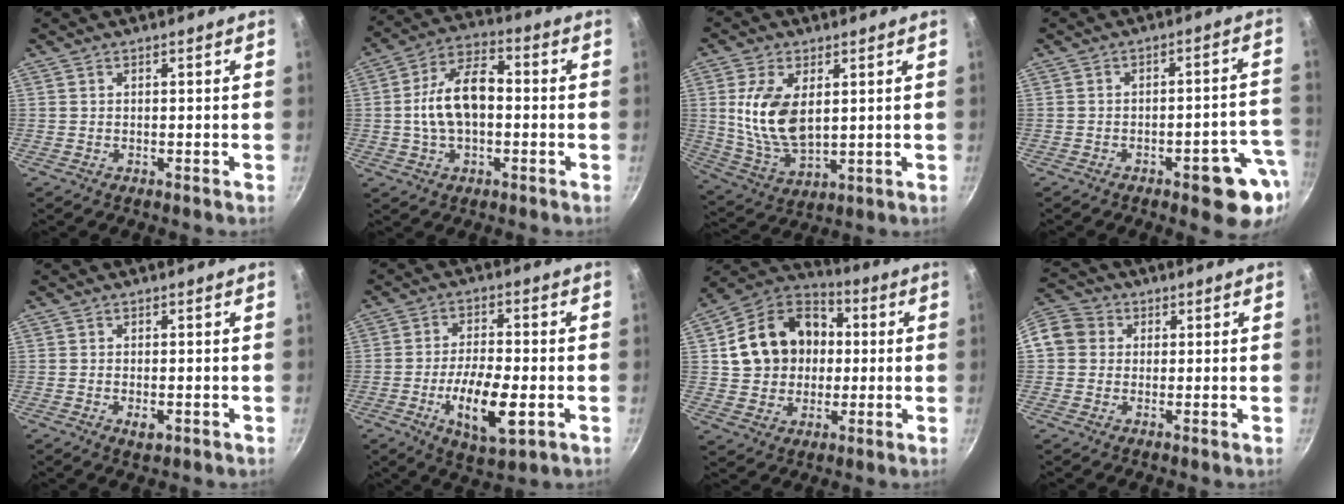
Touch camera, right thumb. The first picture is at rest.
{"total": 12.5, "force": [-0.5, 7.3, 10.1], "torque": [-0.163, 0.036, -0.019]}
{"total": 12.8, "force": [2.5, 7.1, 10.4], "torque": [-0.196, -0.022, 0.059]}
{"total": 10.3, "force": [-4.5, 3.7, 8.5], "torque": [-0.063, 0.036, -0.051]}
{"total": 2.3, "force": [-0.7, 1.2, 1.9], "torque": [-0.031, -0.003, -0.009]}
{"total": 12.3, "force": [-3.5, 4.6, 10.9], "torque": [-0.189, 0.009, -0.058]}
{"total": 17.6, "force": [1.9, 14.6, 9.8], "torque": [-0.143, 0.032, 0.029]}
{"total": 9.7, "force": [1.3, 8.8, 4.0], "torque": [-0.064, 0.026, 0.009]}